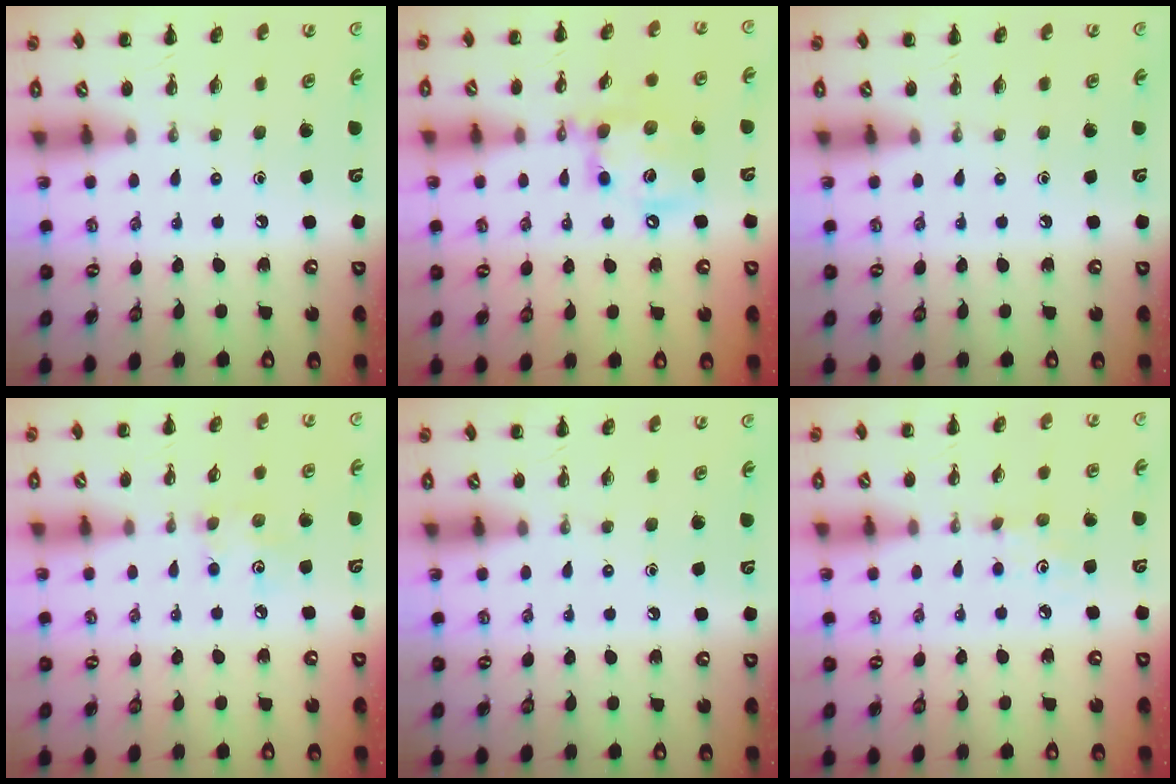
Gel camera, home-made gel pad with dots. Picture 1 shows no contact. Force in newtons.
{"total": 14.6, "press": 14.4, "slide": 2.4}
{"total": 0.0}
{"total": 3.7, "press": 3.7, "slide": 0.6}
{"total": 0.0}
{"total": 3.7, "press": 3.5, "slide": 1.2}